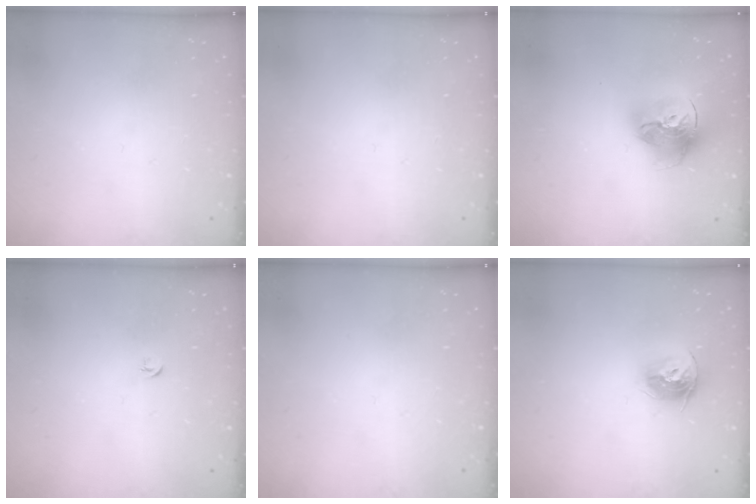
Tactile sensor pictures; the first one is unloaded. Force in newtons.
{"total": 0.0}
{"total": 17.9, "press": 17.9, "slide": 1.6}
{"total": 2.7, "press": 2.6, "slide": 0.6}
{"total": 0.0}
{"total": 10.6, "press": 10.6, "slide": 1.0}